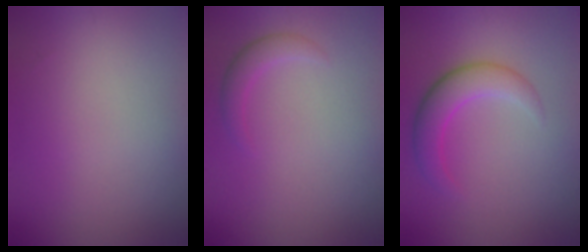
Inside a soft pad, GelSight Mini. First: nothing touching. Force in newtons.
{"total": 1.6, "press": 1.6, "slide": 0.1}
{"total": 3.6, "press": 3.6, "slide": 0.2}